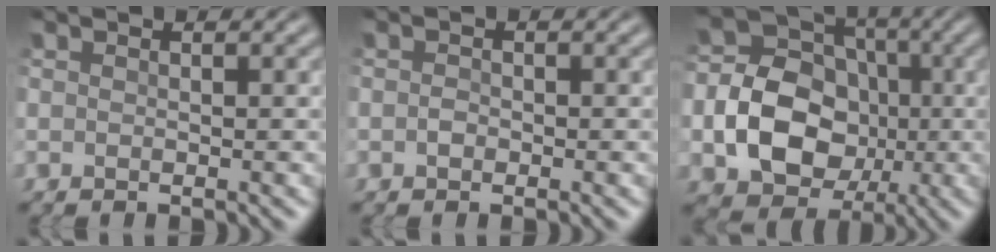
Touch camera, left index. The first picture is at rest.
{"total": 0.5, "force": [-0.2, 0.4, 0.3], "torque": [-0.005, 0.003, -0.004]}
{"total": 10.2, "force": [-1.6, 8.2, 5.9], "torque": [-0.102, -0.004, -0.040]}